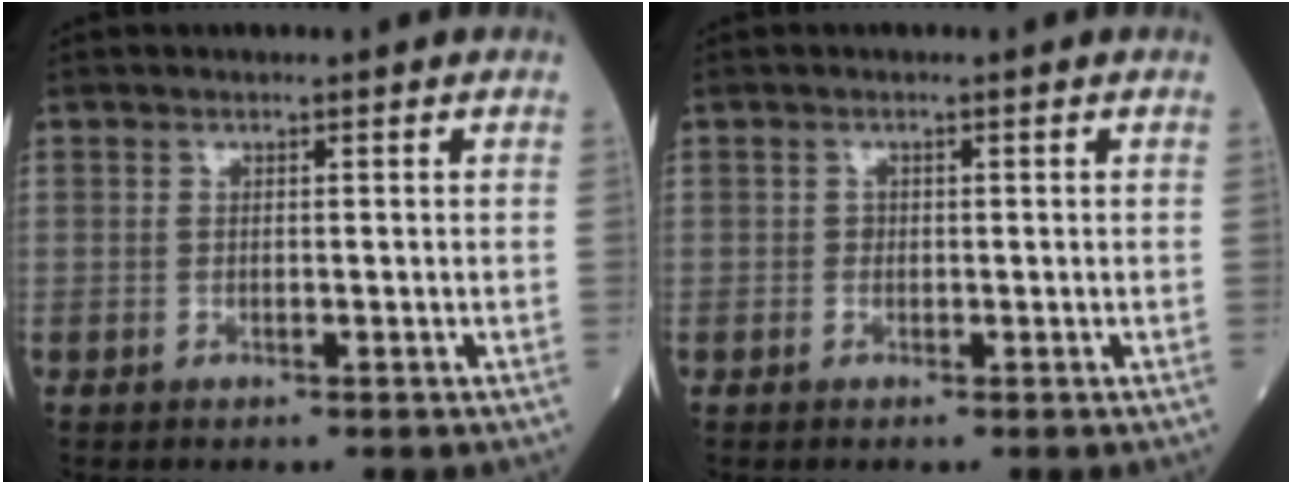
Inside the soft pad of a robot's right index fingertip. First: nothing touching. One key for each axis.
{"total": 0.6, "fx": 0.0, "fy": 0.5, "fz": 0.2, "tx": 0.000, "ty": 0.002, "tz": -0.002}